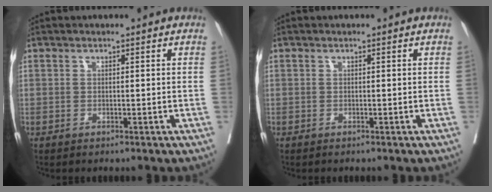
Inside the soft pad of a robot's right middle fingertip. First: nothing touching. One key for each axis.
{"total": 0.0}